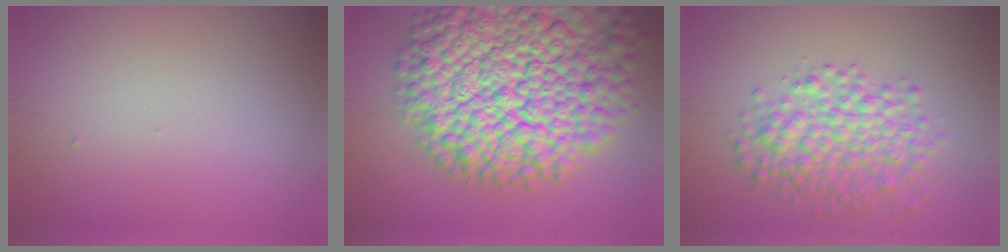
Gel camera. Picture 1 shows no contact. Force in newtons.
{"total": 17.1, "press": 17.1, "slide": 0.8}
{"total": 5.1, "press": 5.1, "slide": 0.1}